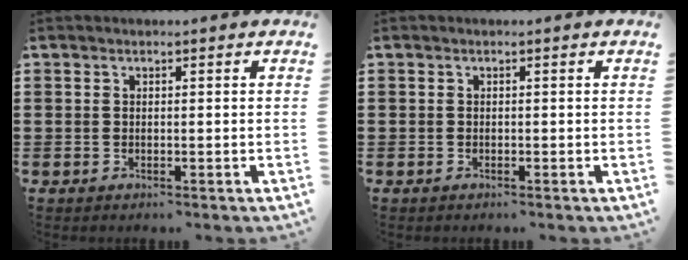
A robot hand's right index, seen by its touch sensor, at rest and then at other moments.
{"total": 0.0}